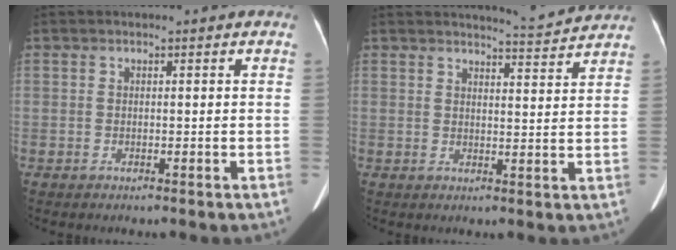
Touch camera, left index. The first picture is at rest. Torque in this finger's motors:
{"motor_torque": [0.48, -0.52, 0.00, 0.01]}